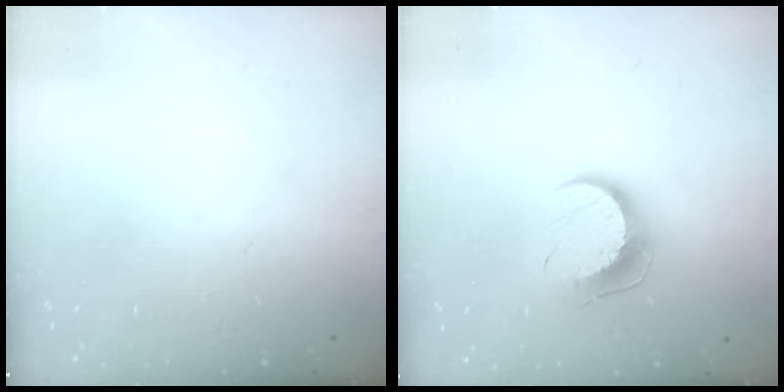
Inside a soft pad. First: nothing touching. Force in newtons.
{"total": 10.2, "press": 10.2, "slide": 0.4}